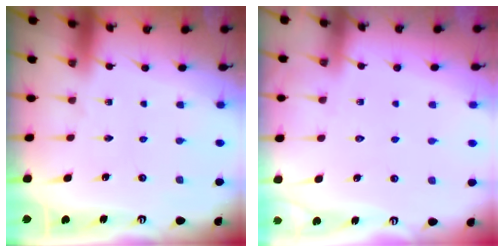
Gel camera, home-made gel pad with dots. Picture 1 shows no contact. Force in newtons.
{"total": 4.0, "press": 3.9, "slide": 0.5}